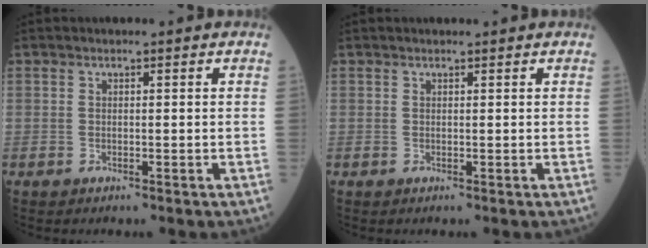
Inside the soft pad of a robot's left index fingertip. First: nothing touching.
{"total": 1.1, "force": [1.1, 0.2, 0.2], "torque": [-0.009, 0.012, 0.019]}